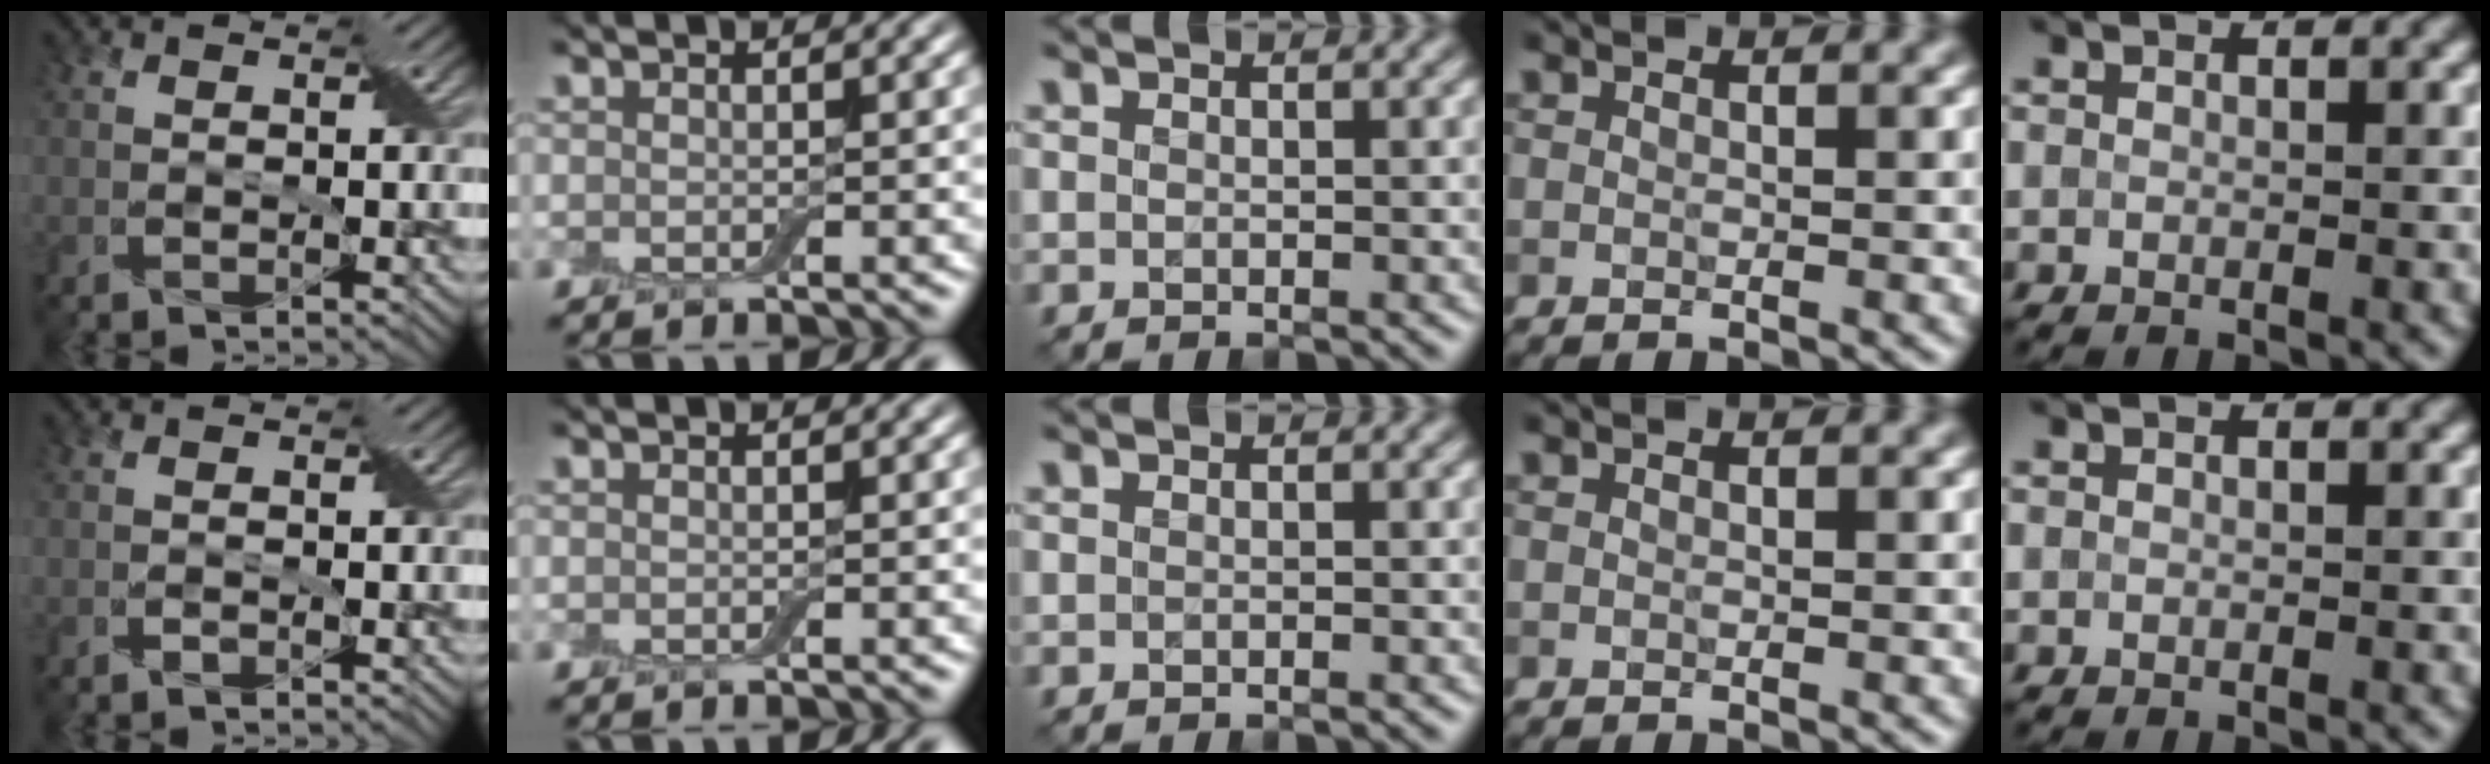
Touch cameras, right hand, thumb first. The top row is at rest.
{"thumb": {"total": 0.7, "force": [-0.4, 0.3, 0.4], "torque": [-0.008, 0.001, -0.006]}}